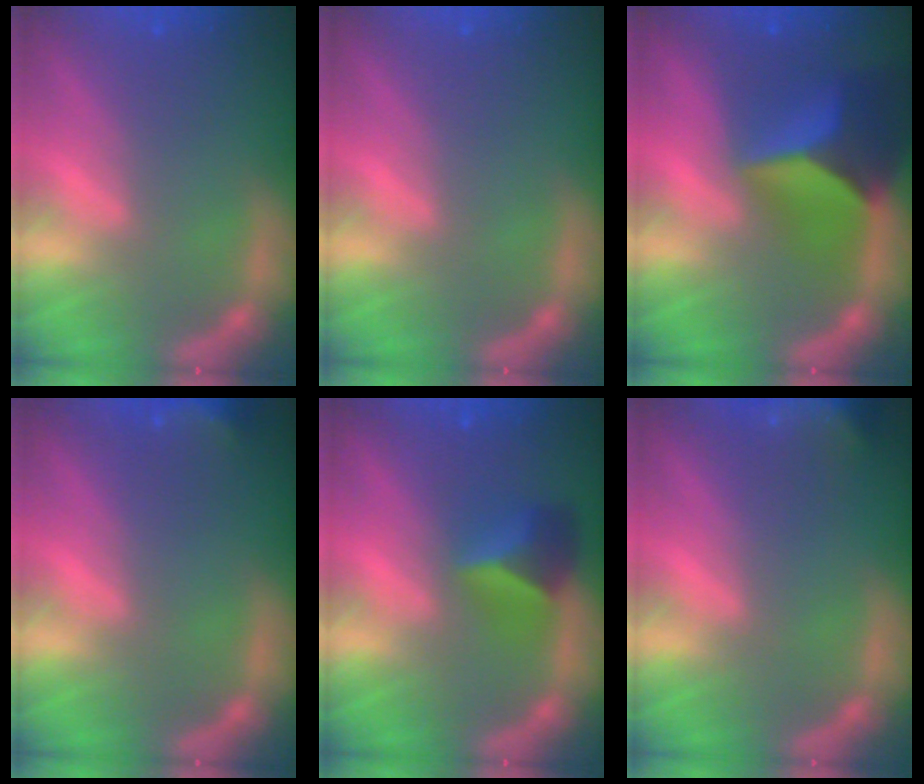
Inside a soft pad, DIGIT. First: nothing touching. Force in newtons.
{"total": 0.0}
{"total": 9.5}
{"total": 3.0}
{"total": 4.0}
{"total": 6.5}